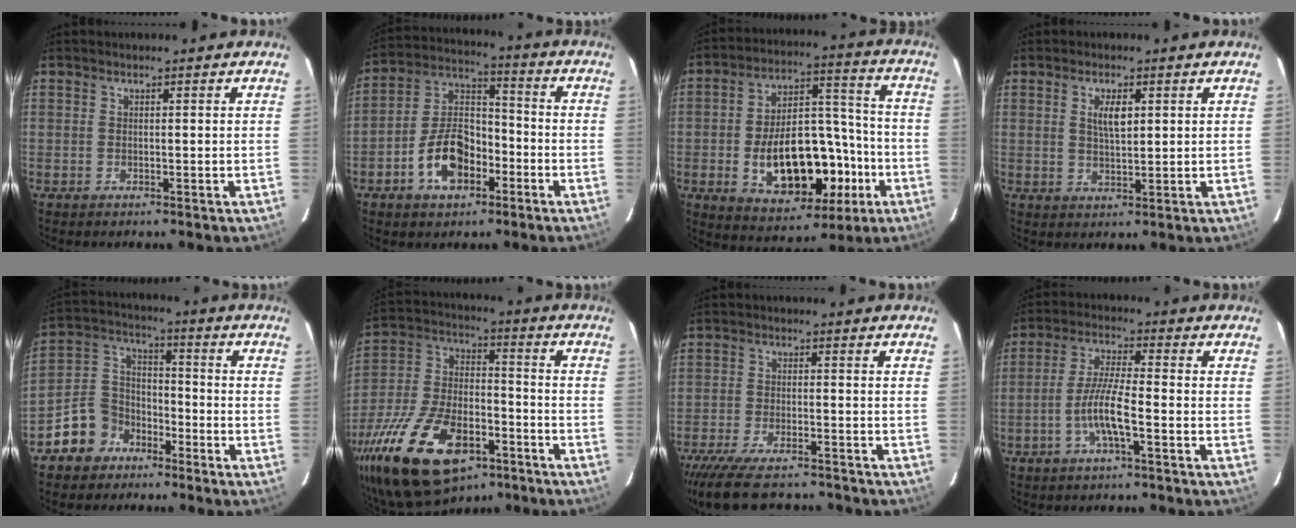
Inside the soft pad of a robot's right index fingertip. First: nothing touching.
{"total": 11.9, "force": [-5.5, 7.1, 7.8], "torque": [-0.154, 0.028, -0.090]}
{"total": 20.5, "force": [-6.5, 11.0, 16.0], "torque": [-0.289, 0.030, -0.074]}
{"total": 4.0, "force": [1.3, 1.7, 3.4], "torque": [-0.061, 0.001, 0.024]}
{"total": 9.7, "force": [-5.9, 7.4, 1.8], "torque": [-0.052, 0.048, -0.104]}
{"total": 27.5, "force": [-15.5, 13.9, 18.0], "torque": [-0.375, -0.018, -0.252]}
{"total": 14.5, "force": [-12.4, 3.9, 6.3], "torque": [-0.142, -0.029, -0.198]}
{"total": 6.8, "force": [-2.8, 0.4, 6.2], "torque": [-0.129, 0.003, -0.053]}